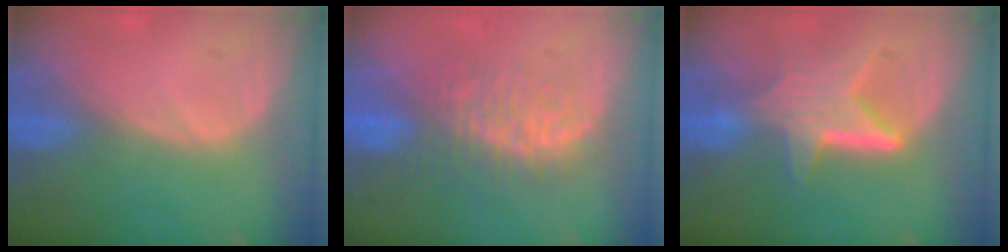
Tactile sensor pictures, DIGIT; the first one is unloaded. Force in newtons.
{"total": 7.8, "press": 7.6, "slide": 2.1}
{"total": 6.2, "press": 6.1, "slide": 0.9}